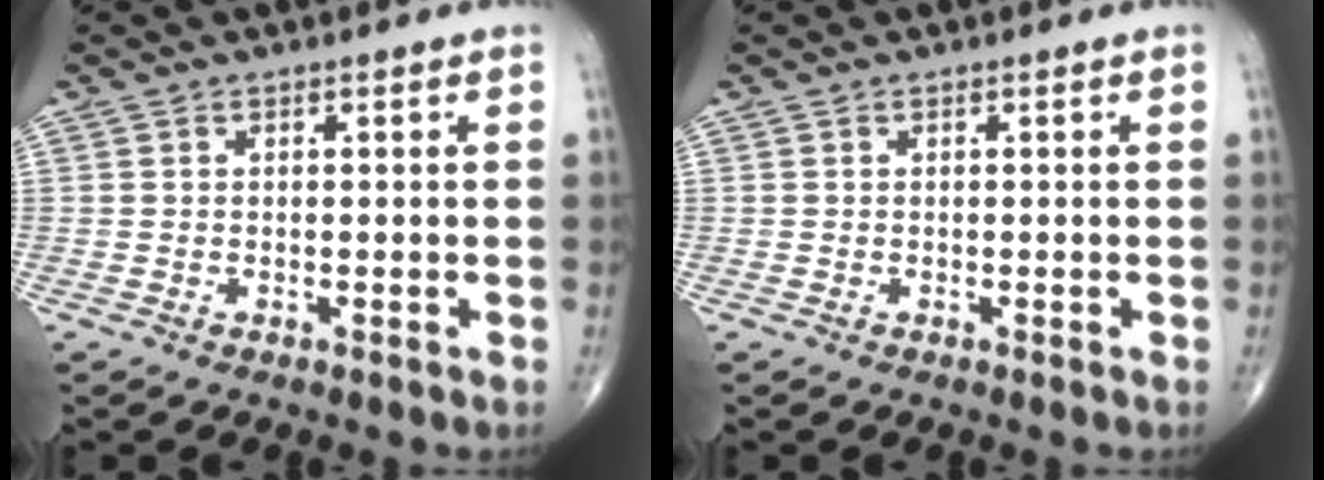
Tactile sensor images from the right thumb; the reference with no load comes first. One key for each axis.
{"total": 0.0}